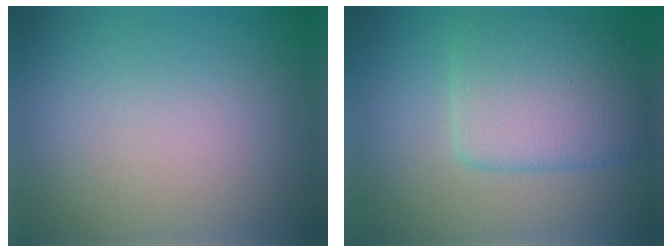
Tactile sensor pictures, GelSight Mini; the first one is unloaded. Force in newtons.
{"total": 5.7, "press": 5.7, "slide": 0.2}